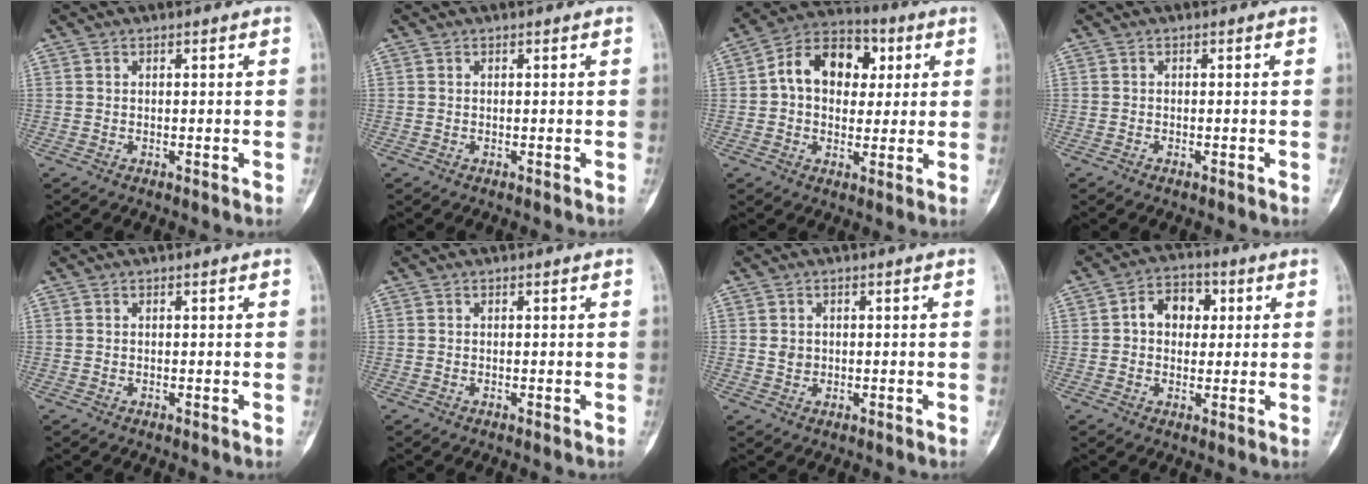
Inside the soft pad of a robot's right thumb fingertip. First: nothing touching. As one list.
[{"total": 0.0}, {"total": 13.6, "force": [2.7, 9.8, 9.0], "torque": [-0.105, 0.018, 0.034]}, {"total": 0.6, "force": [-0.5, 0.2, 0.4], "torque": [-0.011, 0.002, -0.006]}, {"total": 0.0}, {"total": 0.0}, {"total": 1.7, "force": [0.1, 1.5, 0.9], "torque": [-0.009, 0.002, 0.004]}, {"total": 7.6, "force": [1.4, 5.7, 4.8], "torque": [-0.043, 0.012, 0.015]}]